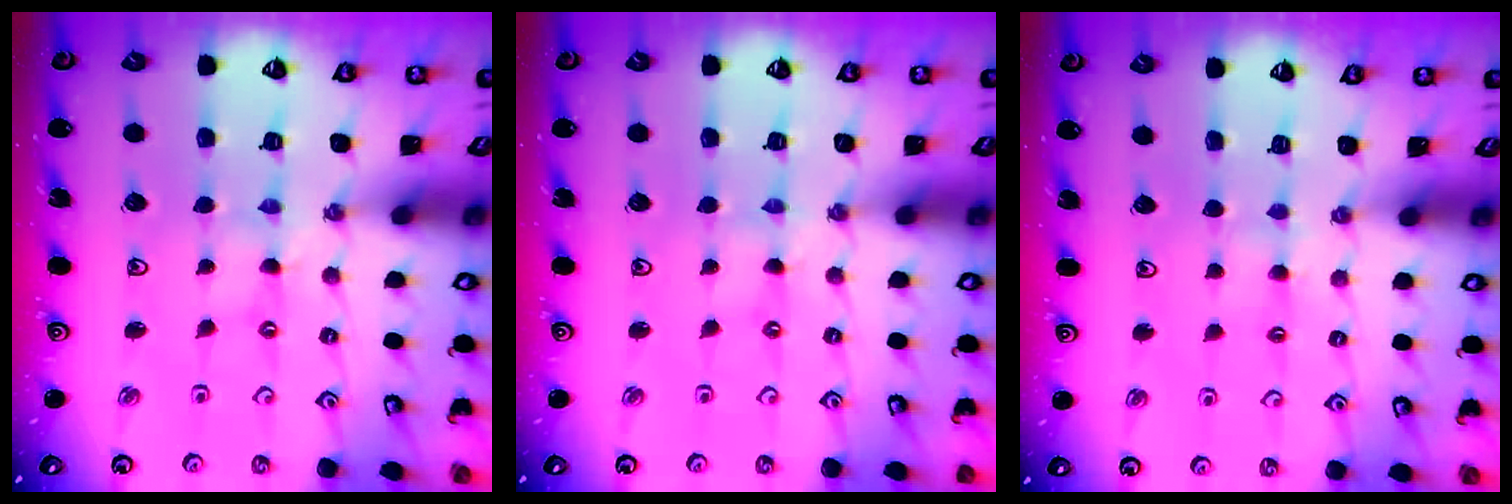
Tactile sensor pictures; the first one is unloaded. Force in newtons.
{"total": 0.0}
{"total": 3.3, "press": 3.2, "slide": 0.6}